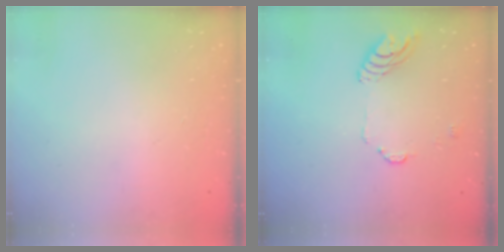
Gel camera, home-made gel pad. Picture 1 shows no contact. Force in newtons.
{"total": 8.5, "press": 8.5, "slide": 0.8}